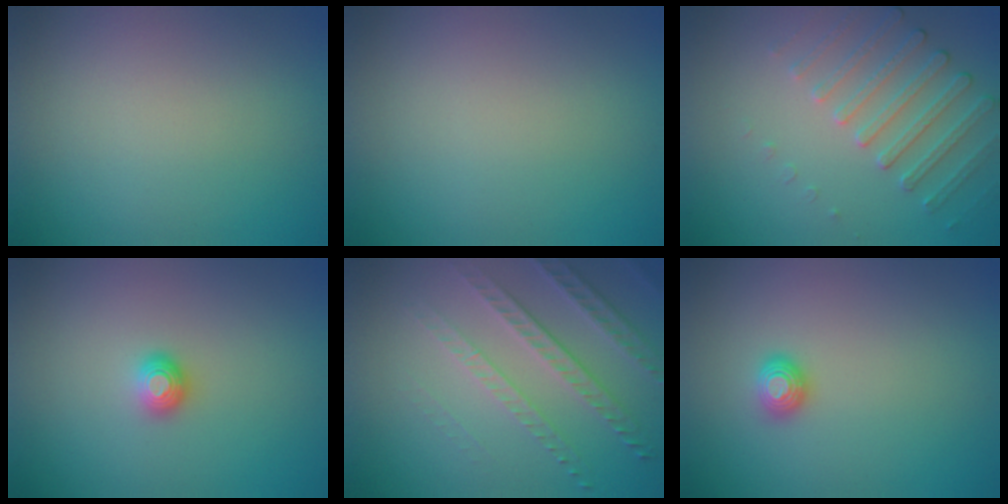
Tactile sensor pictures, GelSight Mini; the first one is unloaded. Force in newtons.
{"total": 0.0}
{"total": 2.5, "press": 2.2, "slide": 1.3}
{"total": 1.3, "press": 1.2, "slide": 0.7}
{"total": 3.5, "press": 3.1, "slide": 1.6}
{"total": 1.1, "press": 1.0, "slide": 0.3}